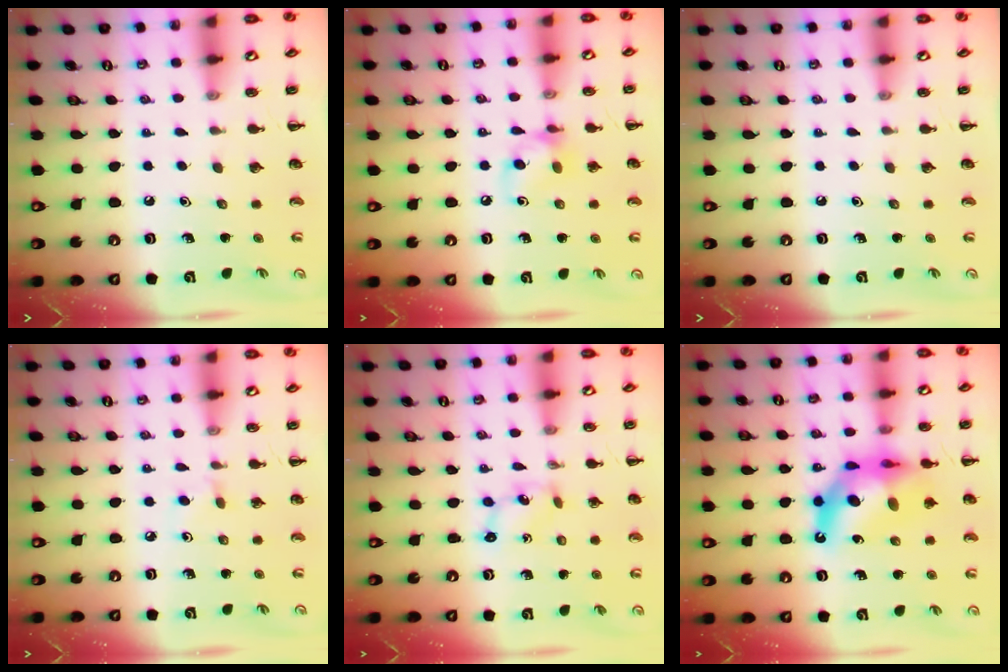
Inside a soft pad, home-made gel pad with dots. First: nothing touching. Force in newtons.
{"total": 7.9, "press": 7.9, "slide": 0.7}
{"total": 0.0}
{"total": 3.6, "press": 3.3, "slide": 1.6}
{"total": 1.3, "press": 1.2, "slide": 0.5}
{"total": 13.5, "press": 12.9, "slide": 4.0}